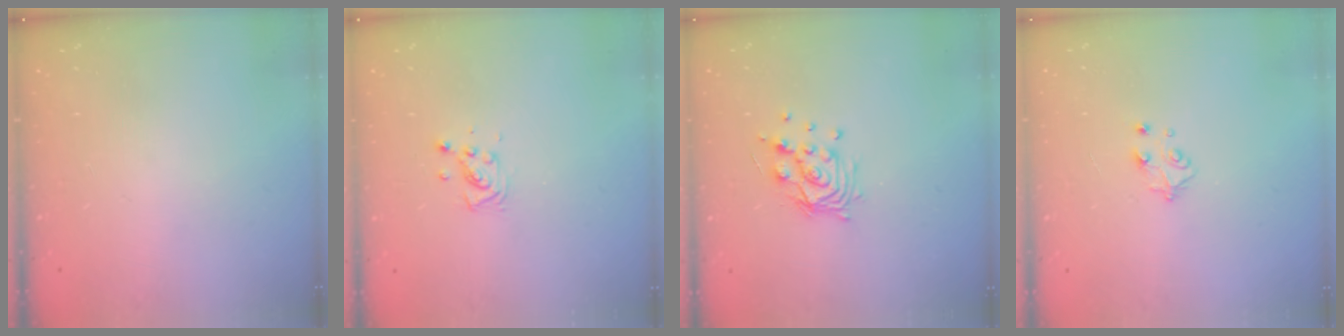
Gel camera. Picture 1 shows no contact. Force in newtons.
{"total": 5.1, "press": 4.9, "slide": 1.3}
{"total": 10.5, "press": 10.5, "slide": 0.6}
{"total": 5.4, "press": 5.4, "slide": 0.4}